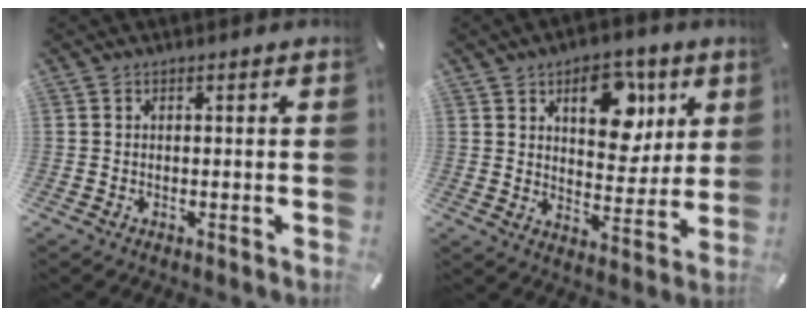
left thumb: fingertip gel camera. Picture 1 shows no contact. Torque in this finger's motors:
{"motor_torque": [1.64, 1.64, 1.18, -1.30, 0.32]}